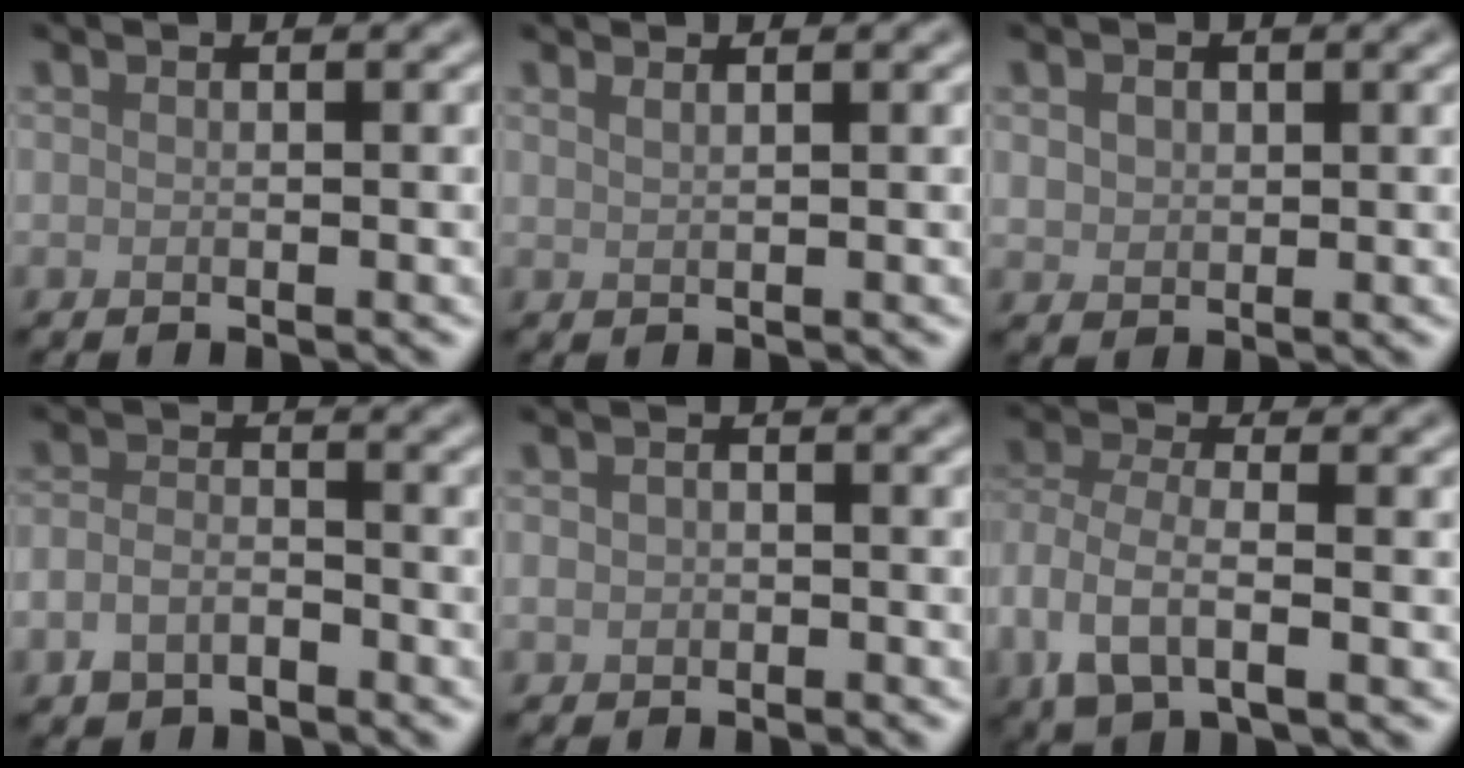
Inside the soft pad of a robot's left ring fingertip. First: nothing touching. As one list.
[{"total": 1.0, "force": [0.8, 0.3, 0.5], "torque": [-0.005, -0.001, 0.011]}, {"total": 1.9, "force": [0.5, 1.5, 0.9], "torque": [-0.019, -0.002, 0.010]}, {"total": 2.7, "force": [-1.7, 1.7, 1.4], "torque": [-0.025, 0.002, -0.041]}, {"total": 1.4, "force": [-0.6, 1.2, 0.5], "torque": [-0.006, -0.004, -0.015]}, {"total": 5.4, "force": [-1.9, 2.7, 4.2], "torque": [-0.096, -0.005, -0.043]}]